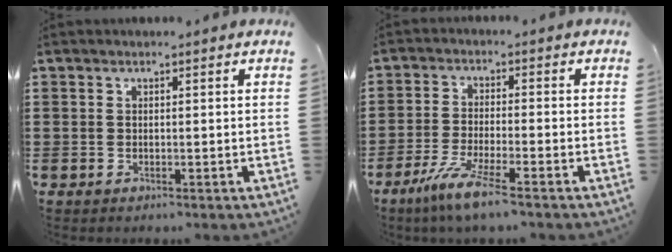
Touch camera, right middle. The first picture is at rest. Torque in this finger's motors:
{"motor_torque": [2.00, 0.07, 0.40, 0.19]}